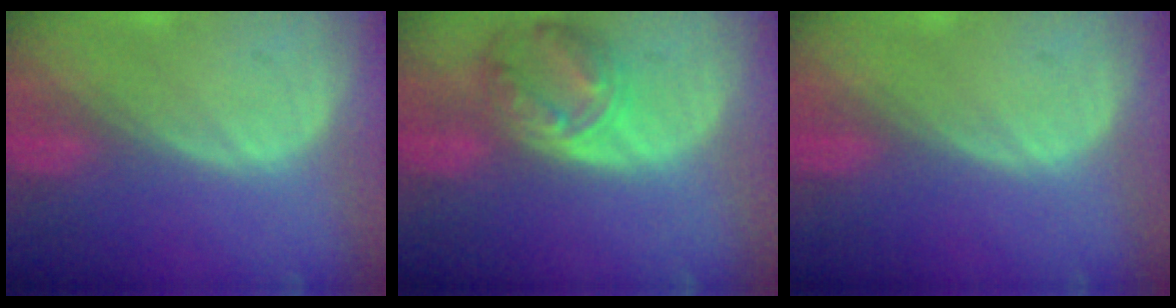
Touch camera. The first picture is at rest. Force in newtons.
{"total": 8.2, "press": 7.2, "slide": 4.0}
{"total": 0.0}